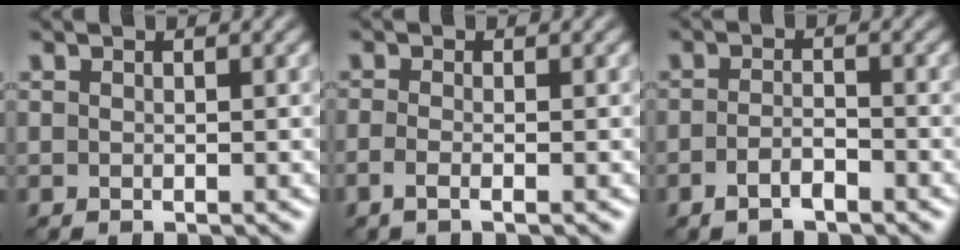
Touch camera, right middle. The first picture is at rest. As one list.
[{"total": 1.6, "force": [-0.7, 0.6, 1.3], "torque": [-0.023, -0.010, -0.022]}, {"total": 2.0, "force": [-1.2, 0.6, 1.4], "torque": [-0.029, 0.001, -0.025]}]